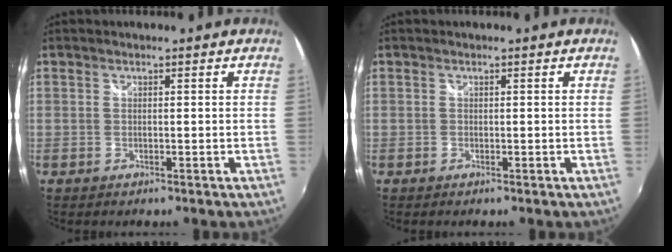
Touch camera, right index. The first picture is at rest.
{"total": 0.0}